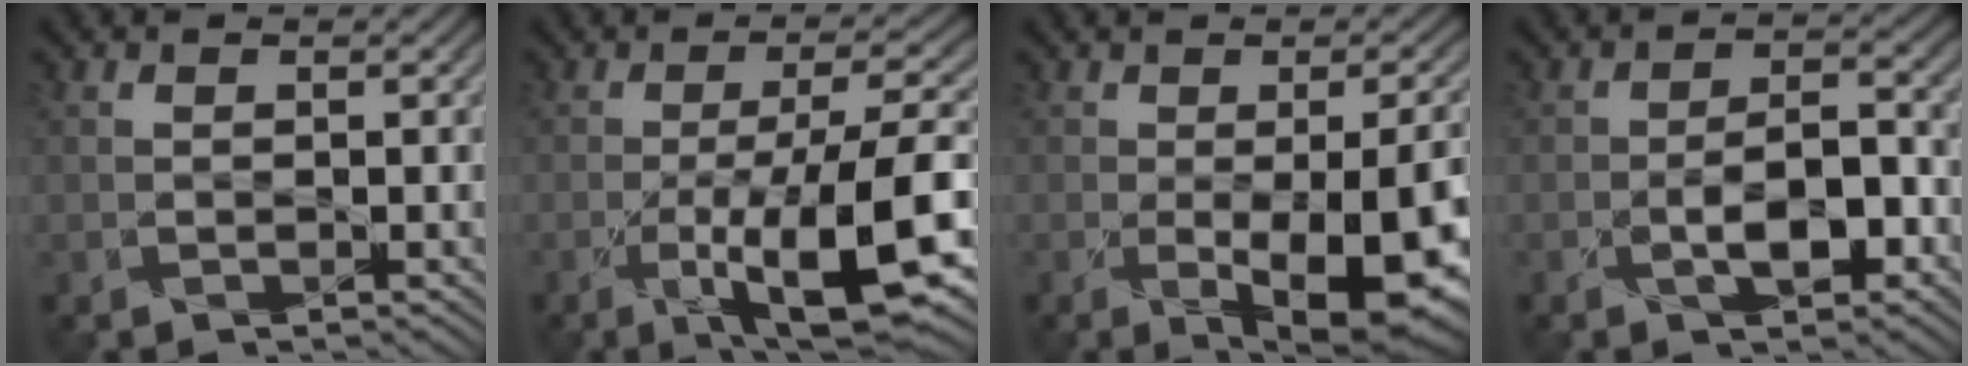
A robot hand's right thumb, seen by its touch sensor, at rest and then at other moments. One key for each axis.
{"total": 12.8, "fx": -5.1, "fy": 3.1, "fz": 11.3, "tx": -0.174, "ty": -0.005, "tz": -0.086}
{"total": 12.0, "fx": -3.7, "fy": 5.3, "fz": 10.1, "tx": -0.133, "ty": -0.042, "tz": -0.032}
{"total": 5.0, "fx": -2.3, "fy": 2.3, "fz": 3.8, "tx": -0.054, "ty": 0.006, "tz": -0.043}